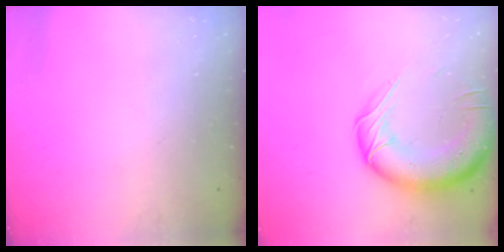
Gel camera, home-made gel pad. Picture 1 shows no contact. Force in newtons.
{"total": 17.4, "press": 16.9, "slide": 3.9}